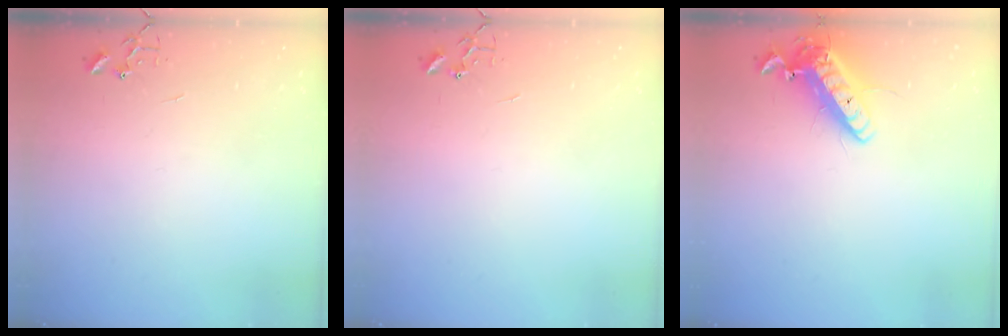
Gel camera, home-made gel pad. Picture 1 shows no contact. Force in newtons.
{"total": 0.0}
{"total": 14.3, "press": 14.1, "slide": 2.6}